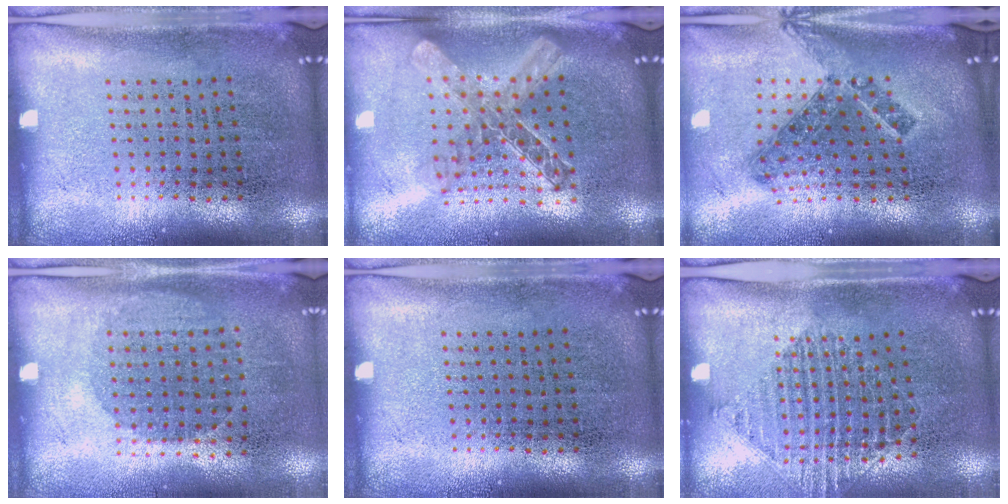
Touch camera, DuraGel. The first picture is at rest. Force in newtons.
{"total": 2.1, "press": 1.8, "slide": 1.2}
{"total": 1.4, "press": 1.0, "slide": 0.9}
{"total": 1.0, "press": 0.9, "slide": 0.4}
{"total": 0.0}
{"total": 1.3, "press": 1.1, "slide": 0.7}